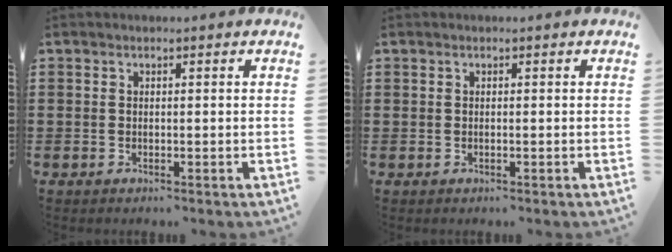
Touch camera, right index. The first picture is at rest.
{"total": 0.0}